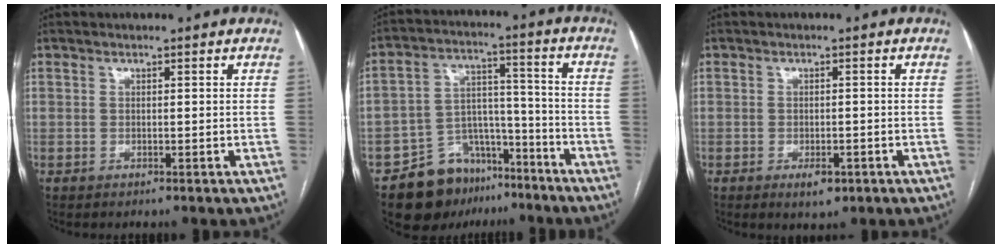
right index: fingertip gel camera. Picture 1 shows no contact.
{"total": 12.7, "force": [-9.0, 7.8, 4.3], "torque": [-0.060, 0.049, -0.142]}
{"total": 2.9, "force": [-1.5, 1.4, 2.0], "torque": [-0.027, 0.000, -0.014]}